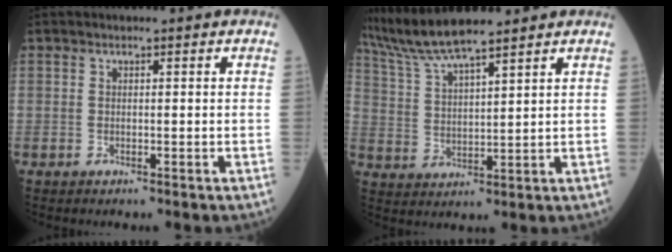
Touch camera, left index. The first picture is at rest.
{"total": 9.3, "force": [8.3, -0.1, 4.3], "torque": [-0.096, 0.018, 0.161]}